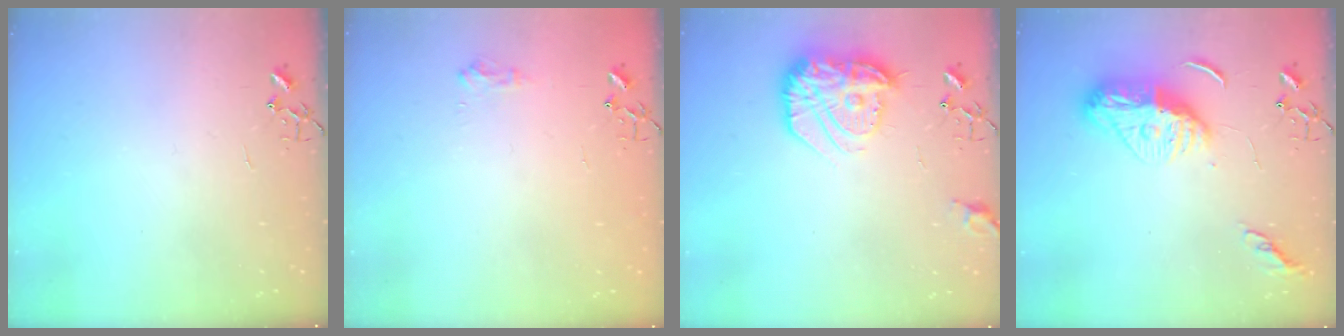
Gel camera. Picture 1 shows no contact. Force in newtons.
{"total": 8.2, "press": 8.1, "slide": 0.7}
{"total": 20.4, "press": 20.4, "slide": 1.6}
{"total": 14.0, "press": 13.9, "slide": 1.4}